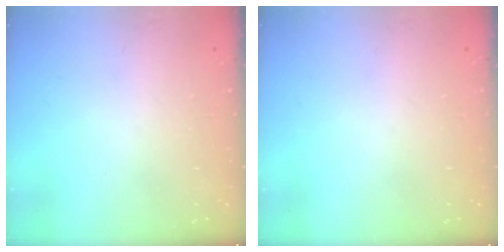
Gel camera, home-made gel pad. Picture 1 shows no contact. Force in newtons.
{"total": 0.0}